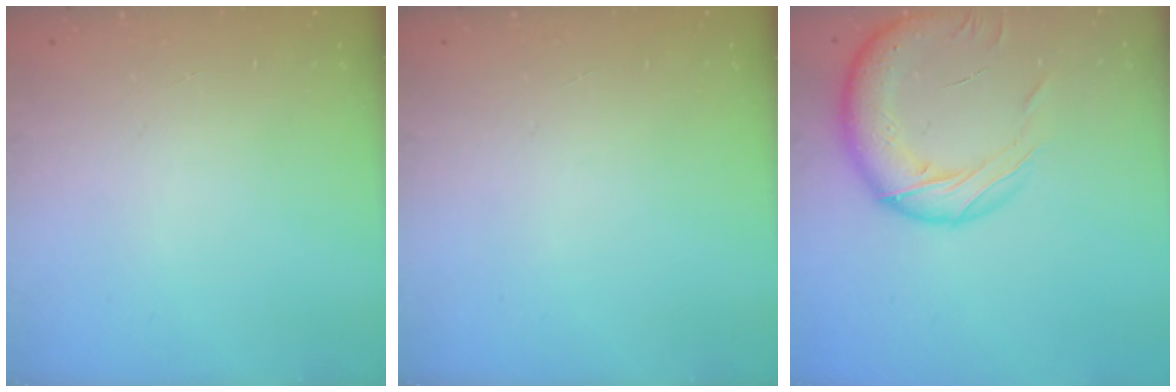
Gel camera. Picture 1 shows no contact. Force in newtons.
{"total": 0.0}
{"total": 19.1, "press": 18.6, "slide": 4.3}